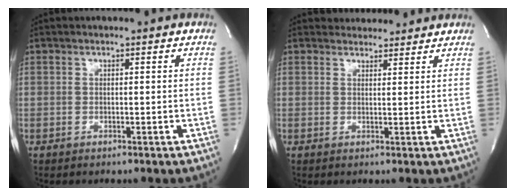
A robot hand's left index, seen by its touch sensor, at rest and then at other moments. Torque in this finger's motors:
{"motor_torque": [0.20, -0.50, 0.05, -0.01]}